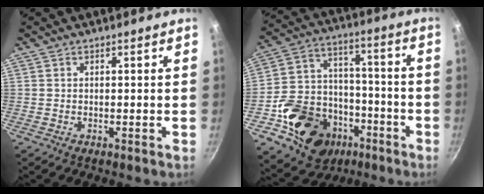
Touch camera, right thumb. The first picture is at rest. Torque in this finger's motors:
{"motor_torque": [1.89, 0.94, 0.95, -1.07, 0.12]}